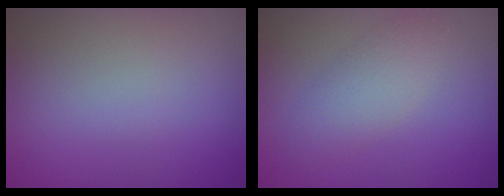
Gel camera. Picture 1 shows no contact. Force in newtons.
{"total": 2.8, "press": 2.8, "slide": 0.2}